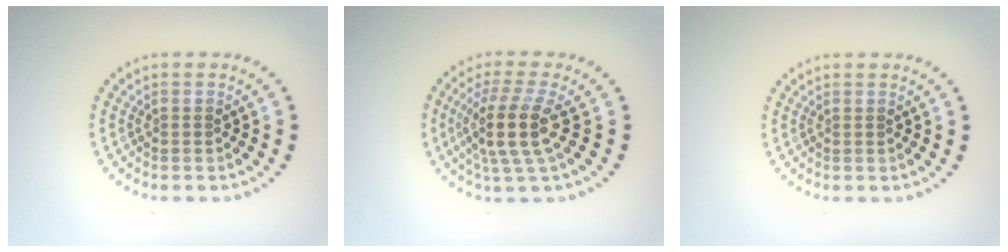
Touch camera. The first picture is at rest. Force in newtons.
{"total": 4.3, "press": 3.4, "slide": 2.6}
{"total": 0.0}